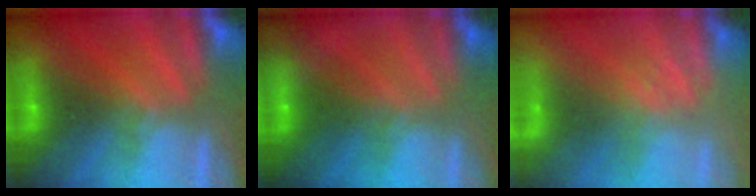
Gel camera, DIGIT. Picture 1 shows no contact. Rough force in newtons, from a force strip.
{"total": 1.7}
{"total": 2.0}